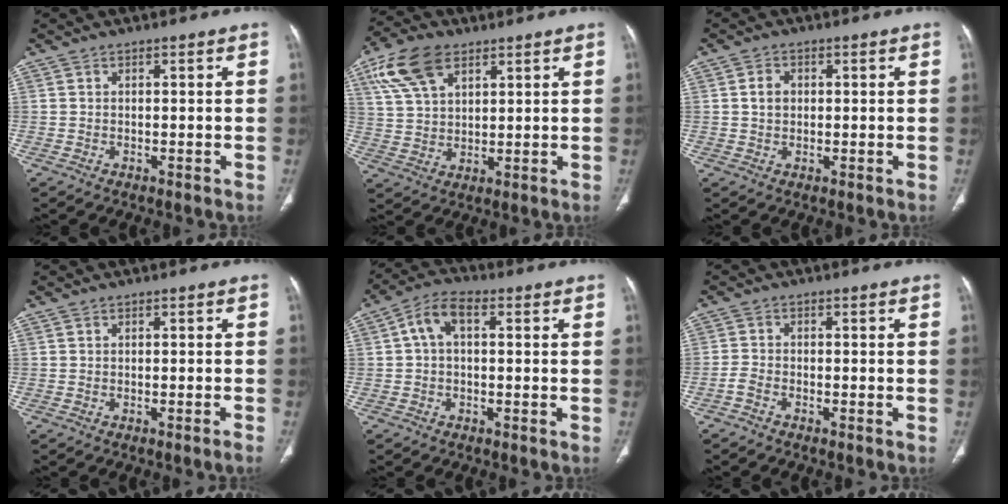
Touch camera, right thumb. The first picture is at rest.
{"total": 11.3, "force": [5.9, 6.6, 6.9], "torque": [-0.125, -0.005, 0.118]}
{"total": 2.8, "force": [0.4, 2.2, 1.7], "torque": [-0.021, 0.004, 0.007]}
{"total": 0.9, "force": [-0.6, -0.2, 0.6], "torque": [-0.014, 0.008, -0.005]}
{"total": 5.9, "force": [0.8, 3.4, 4.7], "torque": [-0.082, 0.022, 0.006]}
{"total": 1.9, "force": [-1.5, 0.8, 0.9], "torque": [-0.028, 0.012, -0.030]}